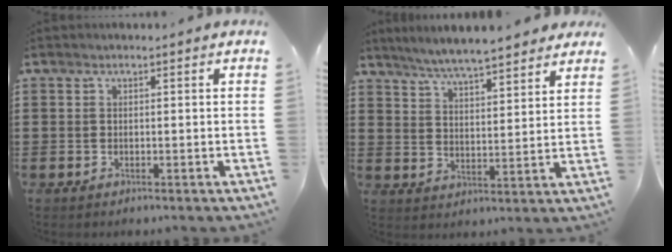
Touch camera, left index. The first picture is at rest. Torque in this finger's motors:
{"motor_torque": [2.14, 0.00, 0.48, 0.21]}